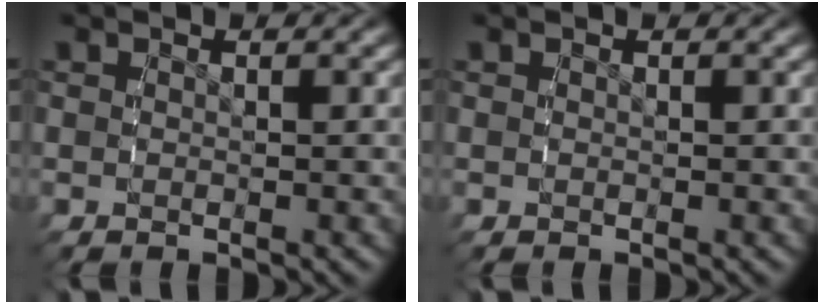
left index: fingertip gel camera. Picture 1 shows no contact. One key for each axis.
{"total": 0.0}